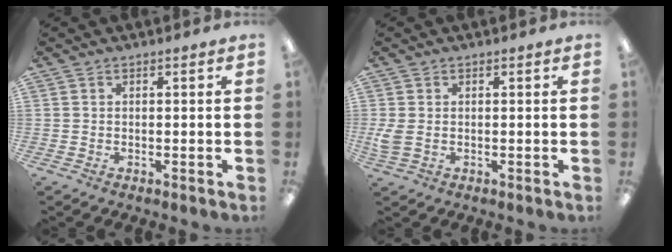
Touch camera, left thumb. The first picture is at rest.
{"total": 3.2, "force": [0.1, 2.1, 2.4], "torque": [-0.043, 0.000, 0.001]}